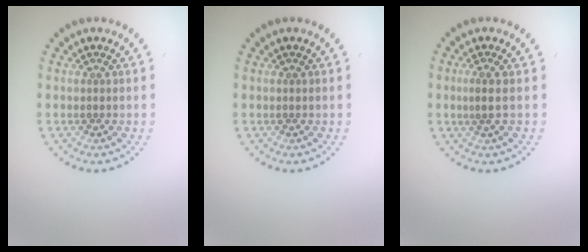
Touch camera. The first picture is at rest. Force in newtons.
{"total": 0.0}
{"total": 1.1, "press": 0.9, "slide": 0.7}